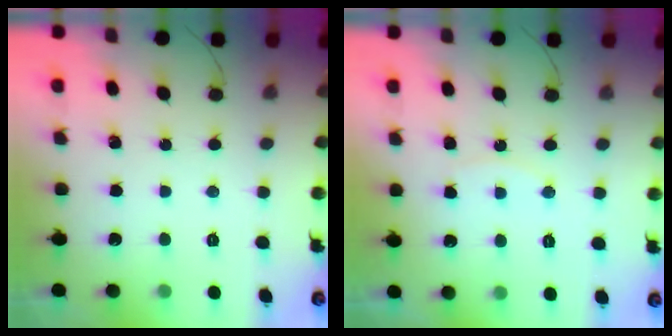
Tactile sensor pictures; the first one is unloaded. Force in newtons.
{"total": 7.7, "press": 7.7, "slide": 0.7}